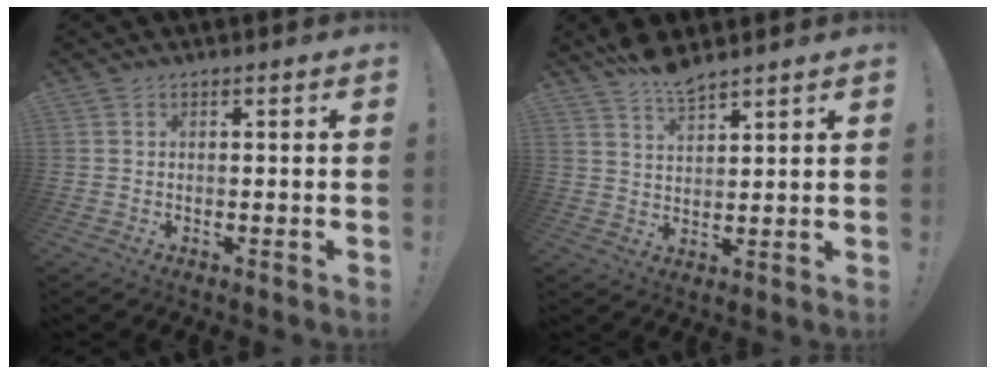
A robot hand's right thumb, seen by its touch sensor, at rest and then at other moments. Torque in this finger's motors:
{"motor_torque": [-0.57, 0.79, 0.43, 0.60, 0.06]}